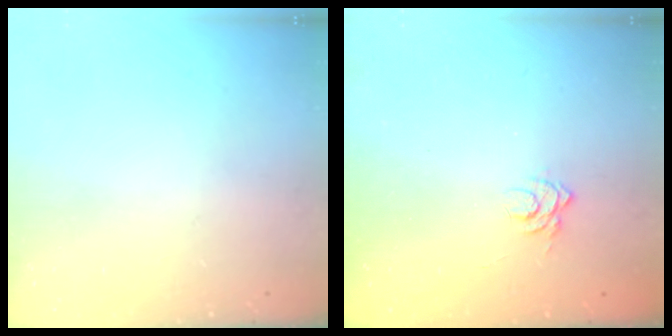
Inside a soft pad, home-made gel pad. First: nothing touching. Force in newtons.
{"total": 2.8, "press": 2.4, "slide": 1.4}